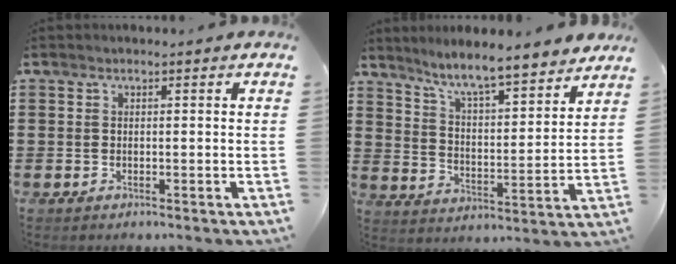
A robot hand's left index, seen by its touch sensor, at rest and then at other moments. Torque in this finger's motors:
{"motor_torque": [1.10, -1.04, 0.71, 0.18]}